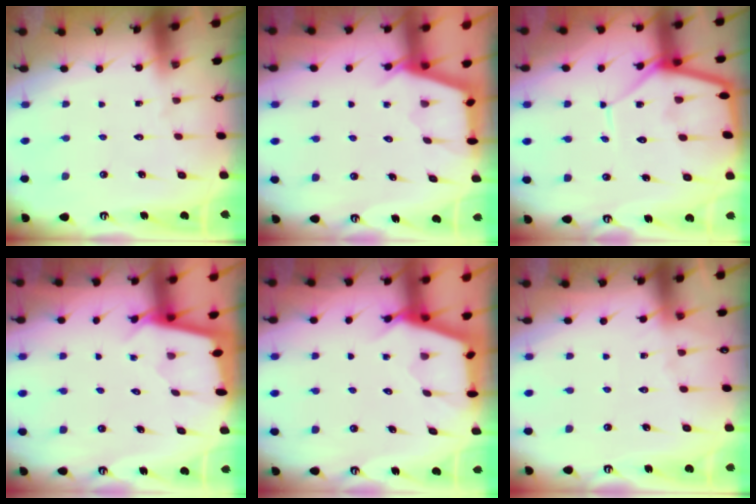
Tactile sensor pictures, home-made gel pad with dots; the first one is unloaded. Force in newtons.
{"total": 2.9, "press": 2.9, "slide": 0.3}
{"total": 12.6, "press": 12.5, "slide": 1.1}
{"total": 1.7, "press": 1.7, "slide": 0.1}
{"total": 2.5, "press": 2.5, "slide": 0.4}
{"total": 4.5, "press": 4.4, "slide": 0.6}